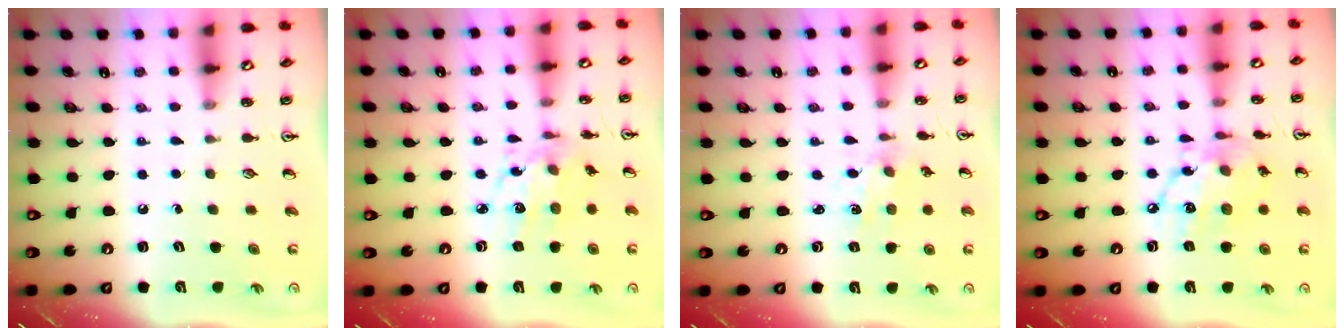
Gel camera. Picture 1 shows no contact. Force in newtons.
{"total": 9.4, "press": 9.4, "slide": 0.6}
{"total": 1.7, "press": 1.7, "slide": 0.3}
{"total": 14.7, "press": 14.7, "slide": 1.1}